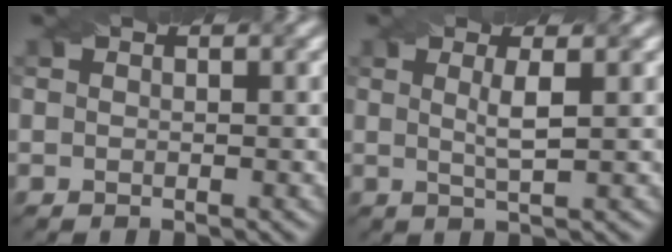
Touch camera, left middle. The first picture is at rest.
{"total": 2.5, "force": [0.5, 0.5, 2.4], "torque": [-0.042, 0.000, 0.006]}